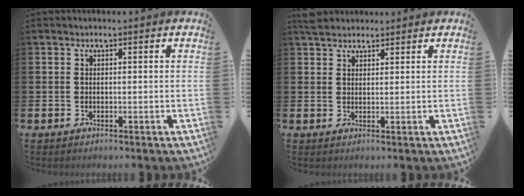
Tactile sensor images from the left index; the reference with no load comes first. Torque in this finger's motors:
{"motor_torque": [1.07, -1.07, 0.31, 0.09]}